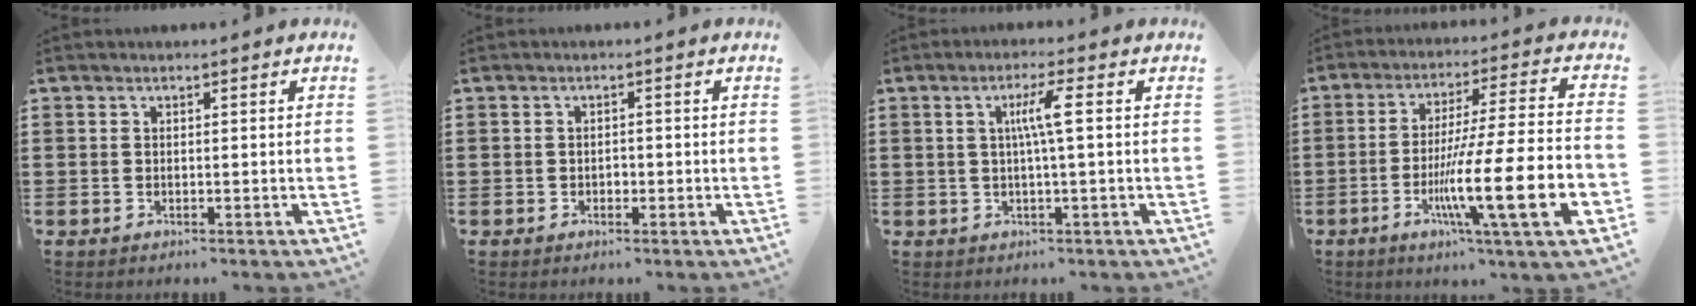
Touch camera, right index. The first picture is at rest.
{"total": 1.0, "force": [-0.4, 0.7, 0.6], "torque": [-0.013, 0.000, -0.008]}
{"total": 4.5, "force": [0.5, -0.1, 4.5], "torque": [-0.084, -0.001, 0.002]}
{"total": 18.2, "force": [-6.0, 2.6, 17.0], "torque": [-0.295, -0.008, -0.098]}